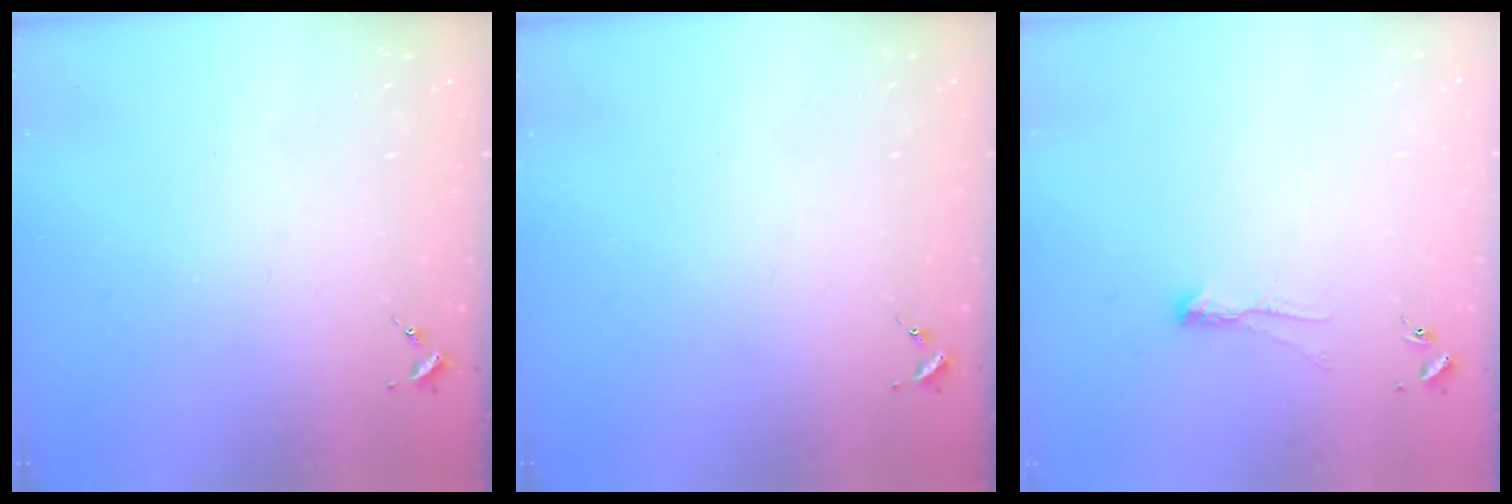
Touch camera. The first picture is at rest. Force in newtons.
{"total": 0.0}
{"total": 5.6, "press": 5.6, "slide": 0.8}